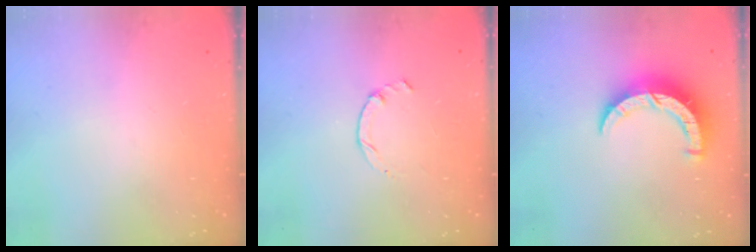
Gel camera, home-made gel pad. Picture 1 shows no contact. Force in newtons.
{"total": 1.3, "press": 1.2, "slide": 0.4}
{"total": 8.0, "press": 8.0, "slide": 0.3}